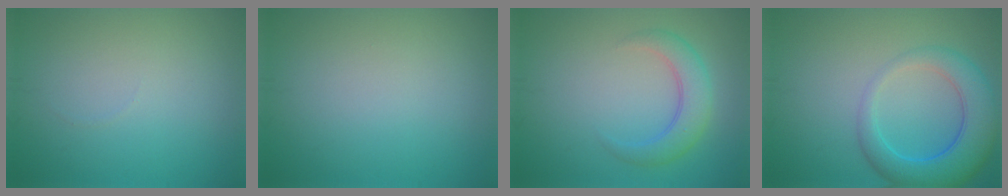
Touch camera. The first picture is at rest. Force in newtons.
{"total": 0.0}
{"total": 3.6, "press": 3.6, "slide": 0.1}
{"total": 6.4, "press": 6.4, "slide": 0.4}